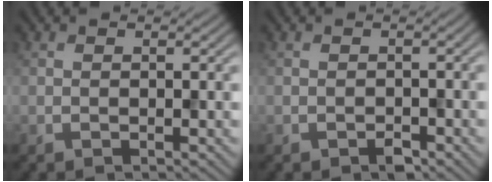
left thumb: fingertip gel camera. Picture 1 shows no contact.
{"total": 1.6, "force": [-1.0, 0.8, 1.0], "torque": [-0.014, -0.001, -0.016]}